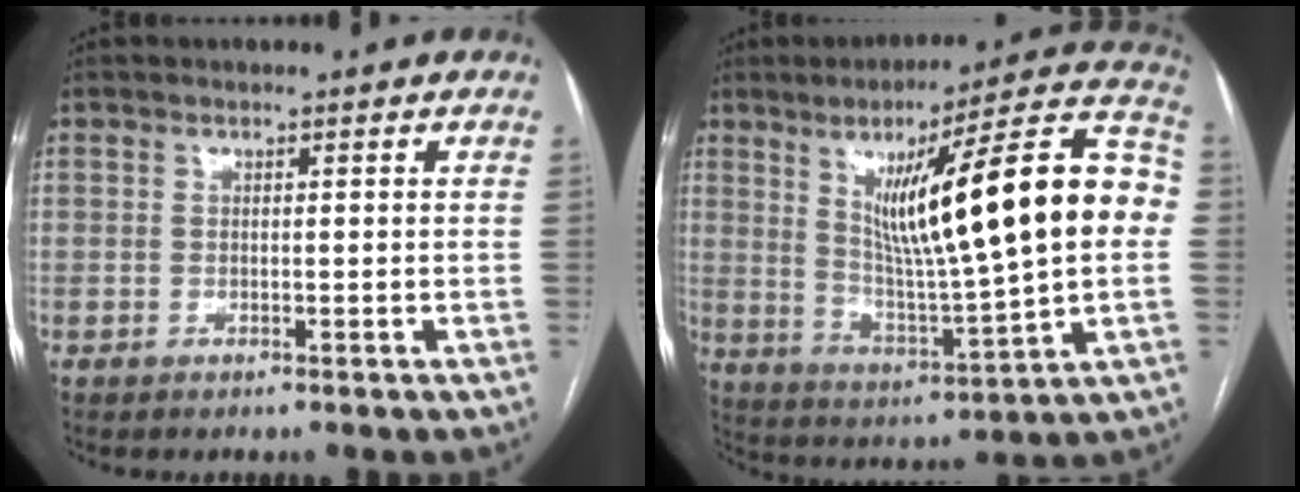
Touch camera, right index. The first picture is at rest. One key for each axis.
{"total": 25.6, "fx": 3.9, "fy": 2.4, "fz": 25.2, "tx": -0.373, "ty": 0.025, "tz": 0.054}